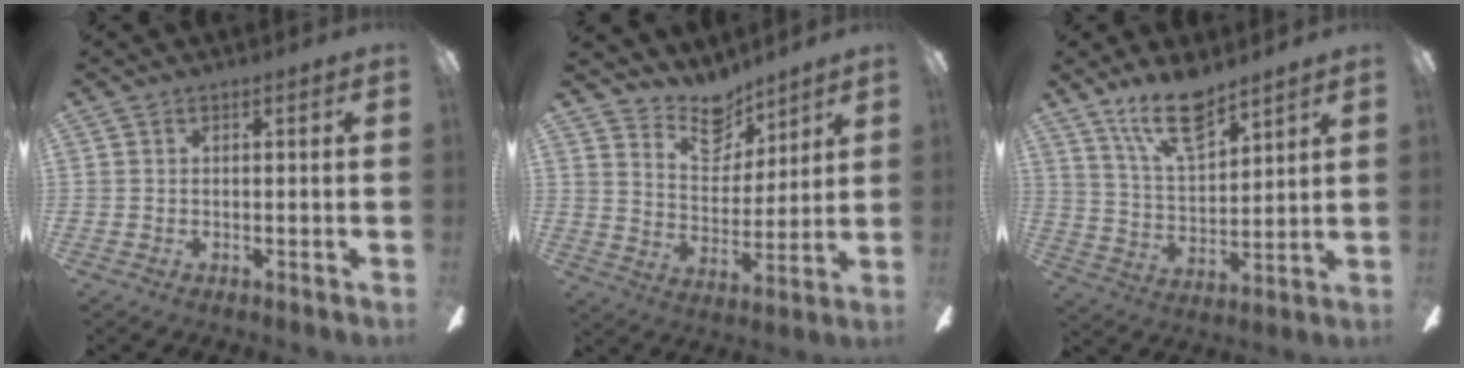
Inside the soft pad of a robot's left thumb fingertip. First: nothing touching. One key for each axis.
{"total": 11.2, "fx": 9.4, "fy": 5.1, "fz": 3.4, "tx": -0.055, "ty": -0.063, "tz": 0.175}
{"total": 11.2, "fx": 8.2, "fy": 4.1, "fz": 6.3, "tx": -0.103, "ty": -0.043, "tz": 0.146}